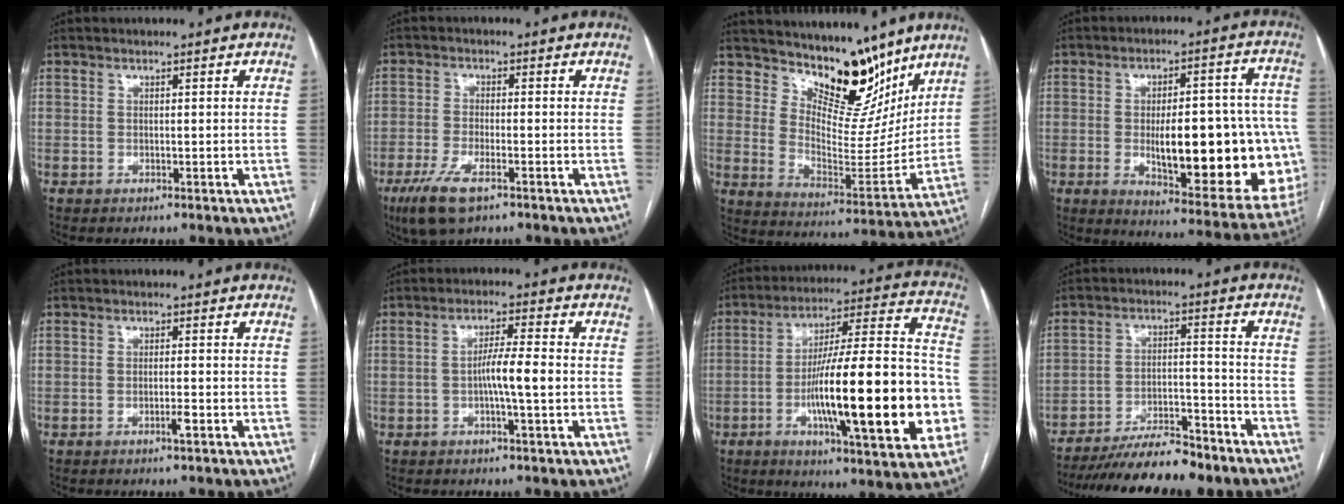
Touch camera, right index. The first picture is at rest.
{"total": 7.0, "force": [-4.1, 1.7, 5.4], "torque": [-0.113, -0.016, -0.072]}
{"total": 13.4, "force": [11.0, 5.3, 5.6], "torque": [-0.081, -0.020, 0.178]}
{"total": 23.5, "force": [-3.2, 7.2, 22.2], "torque": [-0.224, 0.019, -0.015]}
{"total": 1.7, "force": [-0.9, 0.1, 1.5], "torque": [-0.027, -0.001, -0.015]}
{"total": 5.5, "force": [-0.9, 0.0, 5.4], "torque": [-0.096, 0.005, -0.018]}
{"total": 26.2, "force": [-6.1, 3.7, 25.2], "torque": [-0.344, 0.008, -0.091]}
{"total": 12.6, "force": [-10.8, 2.5, 5.9], "torque": [-0.087, 0.006, -0.175]}